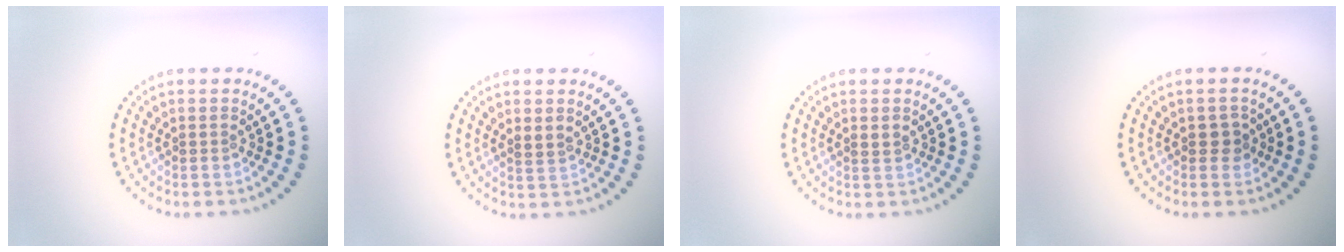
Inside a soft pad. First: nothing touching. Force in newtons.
{"total": 0.9, "press": 0.9, "slide": 0.3}
{"total": 0.9, "press": 0.8, "slide": 0.2}
{"total": 1.4, "press": 1.3, "slide": 0.4}